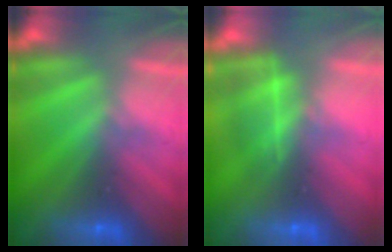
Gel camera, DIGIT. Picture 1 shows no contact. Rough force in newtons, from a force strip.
{"total": 4.6}